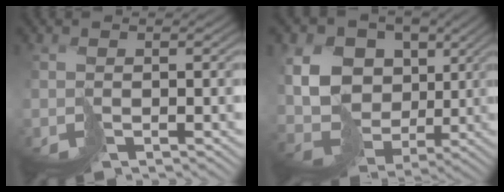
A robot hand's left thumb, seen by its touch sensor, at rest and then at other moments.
{"total": 14.1, "force": [3.2, 11.6, 7.4], "torque": [-0.200, 0.014, 0.069]}